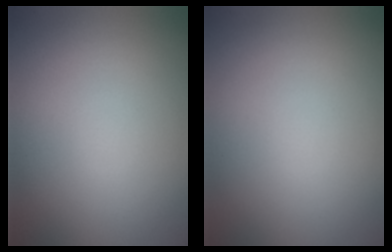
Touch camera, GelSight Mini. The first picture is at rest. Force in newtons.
{"total": 0.0}